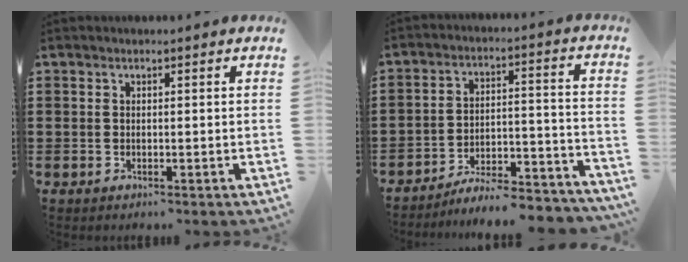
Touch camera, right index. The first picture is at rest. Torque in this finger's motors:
{"motor_torque": [2.14, 0.00, 0.70, 0.21]}